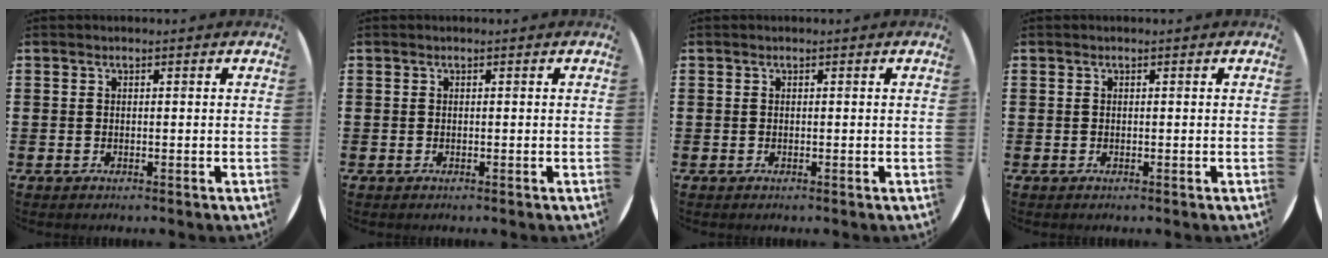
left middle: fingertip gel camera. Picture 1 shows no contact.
{"total": 0.0}
{"total": 0.0}
{"total": 0.0}